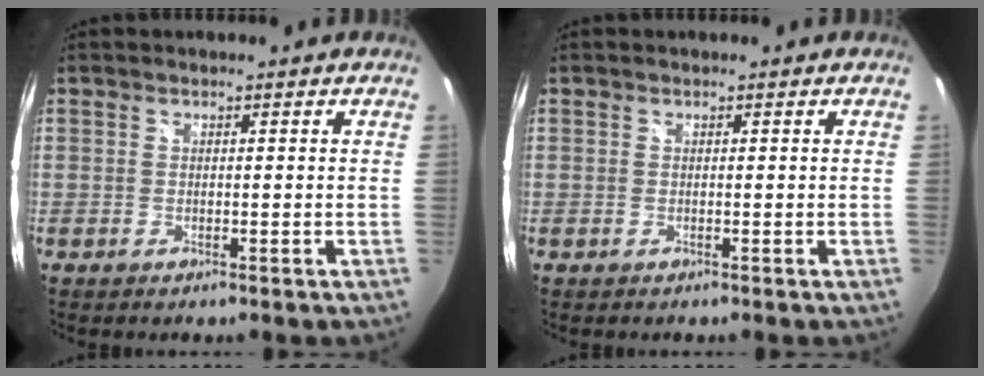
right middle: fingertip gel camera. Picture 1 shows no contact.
{"total": 0.0}